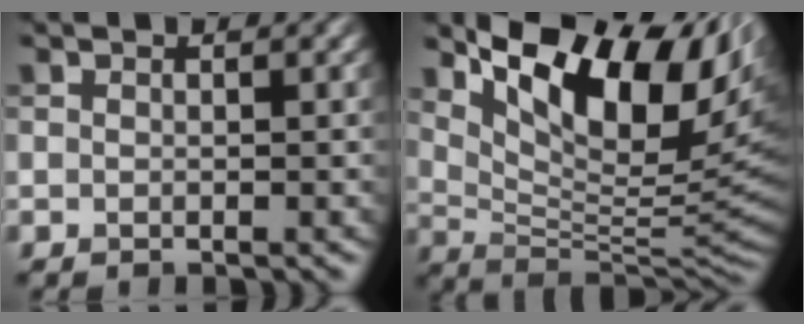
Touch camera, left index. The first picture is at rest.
{"total": 14.3, "force": [6.8, 6.4, 10.9], "torque": [-0.185, 0.003, 0.127]}